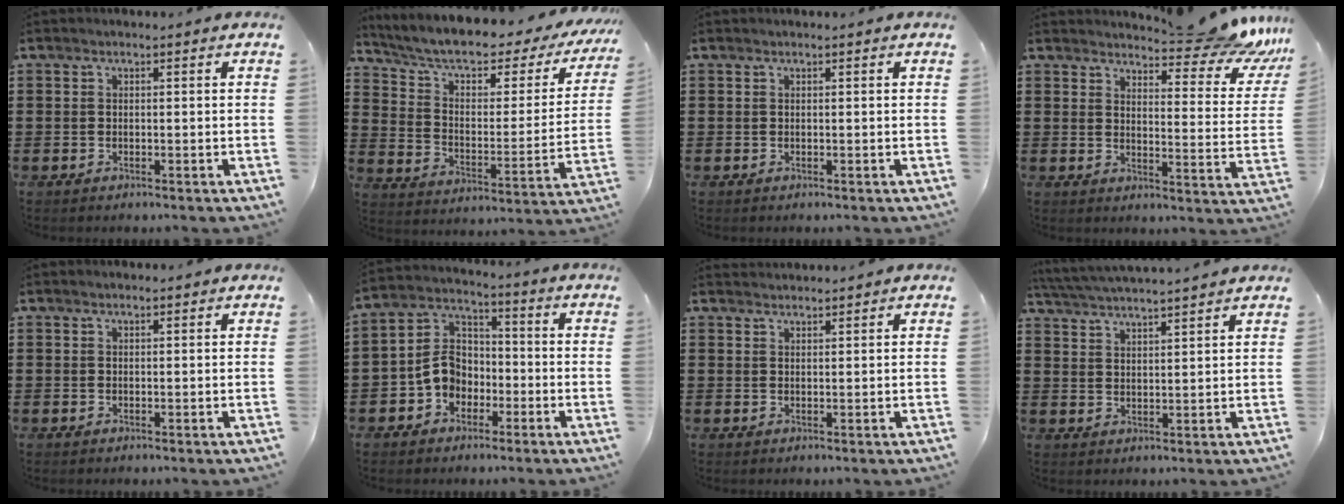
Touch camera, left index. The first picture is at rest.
{"total": 6.6, "force": [4.9, 2.3, 3.8], "torque": [-0.098, -0.034, 0.080]}
{"total": 0.0}
{"total": 9.6, "force": [8.4, 1.6, 4.2], "torque": [-0.057, -0.060, 0.145]}
{"total": 0.5, "force": [0.5, 0.1, 0.3], "torque": [-0.005, 0.000, 0.009]}
{"total": 7.0, "force": [-2.6, 5.6, 3.4], "torque": [-0.090, 0.015, -0.055]}
{"total": 1.4, "force": [1.4, 0.0, 0.0], "torque": [-0.001, 0.000, 0.028]}
{"total": 4.2, "force": [4.1, -0.7, 0.7], "torque": [-0.029, -0.021, 0.071]}